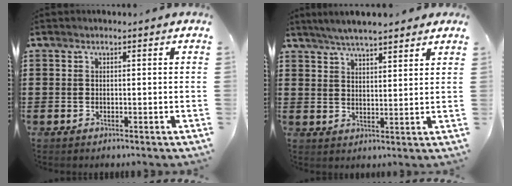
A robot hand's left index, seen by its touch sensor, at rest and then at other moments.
{"total": 4.5, "force": [4.2, 0.4, 1.6], "torque": [-0.043, -0.006, 0.075]}